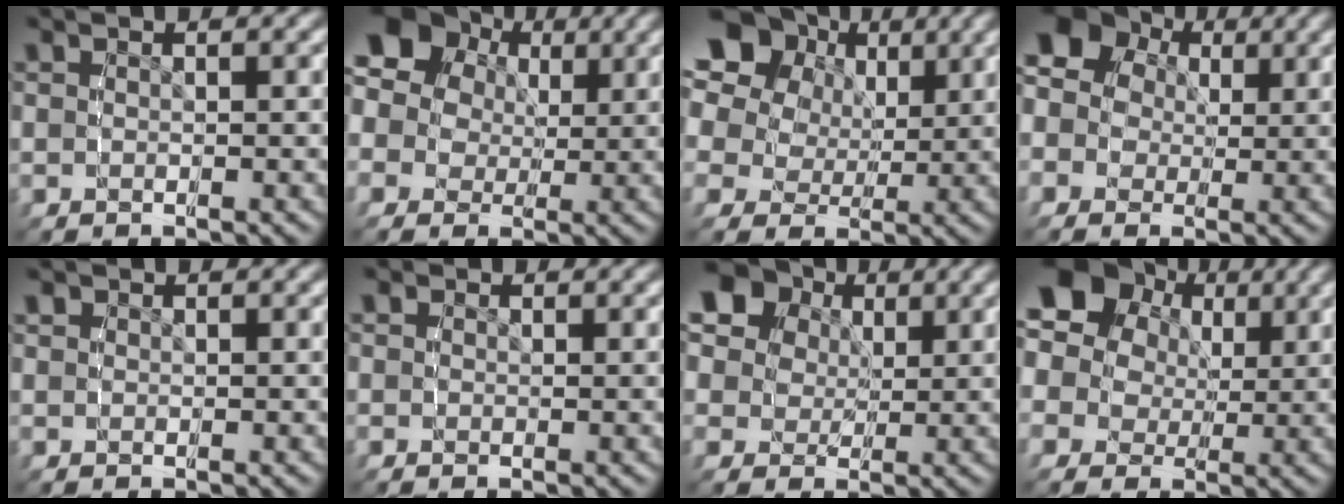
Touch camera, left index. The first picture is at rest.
{"total": 12.3, "force": [3.4, 10.3, 5.8], "torque": [-0.138, -0.010, 0.047]}
{"total": 12.8, "force": [4.7, 10.0, 6.5], "torque": [-0.132, 0.001, 0.068]}
{"total": 10.5, "force": [2.7, 8.9, 4.9], "torque": [-0.104, -0.001, 0.032]}
{"total": 0.7, "force": [0.4, 0.6, 0.0], "torque": [-0.004, -0.009, 0.013]}
{"total": 1.3, "force": [0.1, 1.3, 0.2], "torque": [0.002, -0.008, 0.002]}
{"total": 13.1, "force": [5.5, 10.2, 6.0], "torque": [-0.114, 0.014, 0.078]}
{"total": 12.6, "force": [3.6, 10.6, 6.0], "torque": [-0.145, -0.008, 0.050]}